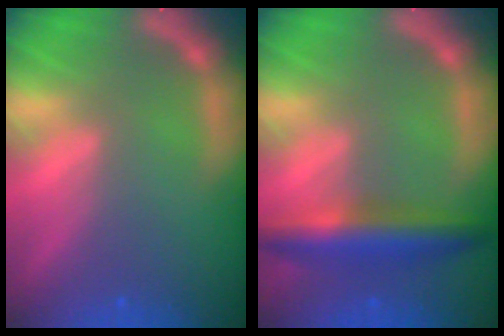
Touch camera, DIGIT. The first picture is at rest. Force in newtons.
{"total": 5.5}